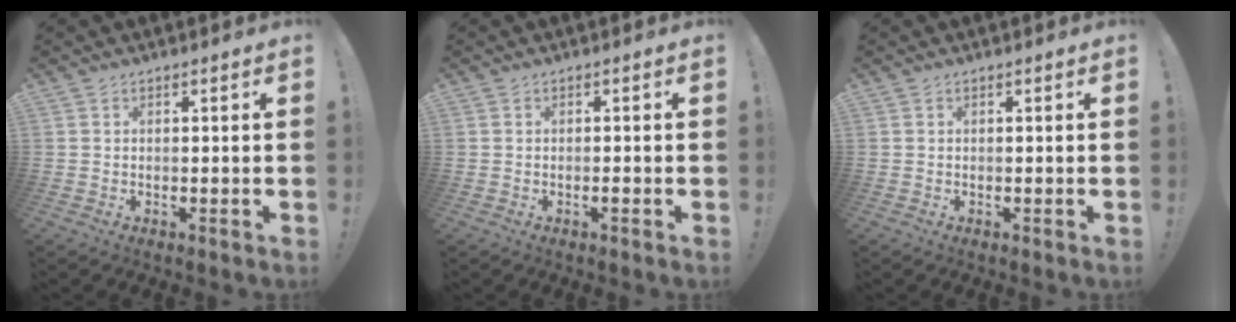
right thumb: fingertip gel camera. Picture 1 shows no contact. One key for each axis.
{"total": 1.0, "fx": -0.8, "fy": -0.1, "fz": 0.6, "tx": -0.016, "ty": 0.002, "tz": -0.011}
{"total": 0.0}